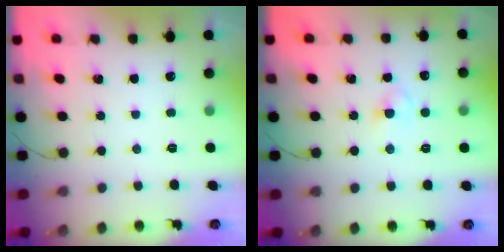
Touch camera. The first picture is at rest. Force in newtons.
{"total": 2.9, "press": 2.7, "slide": 1.2}